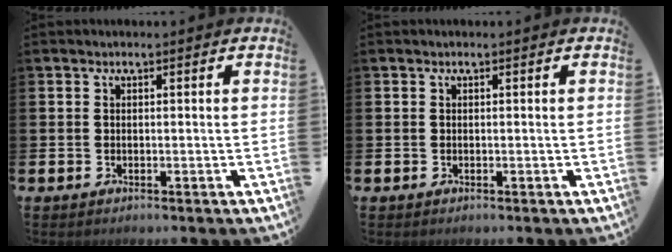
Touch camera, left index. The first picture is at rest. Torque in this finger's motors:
{"motor_torque": [0.07, 0.04, 0.01, 0.02]}